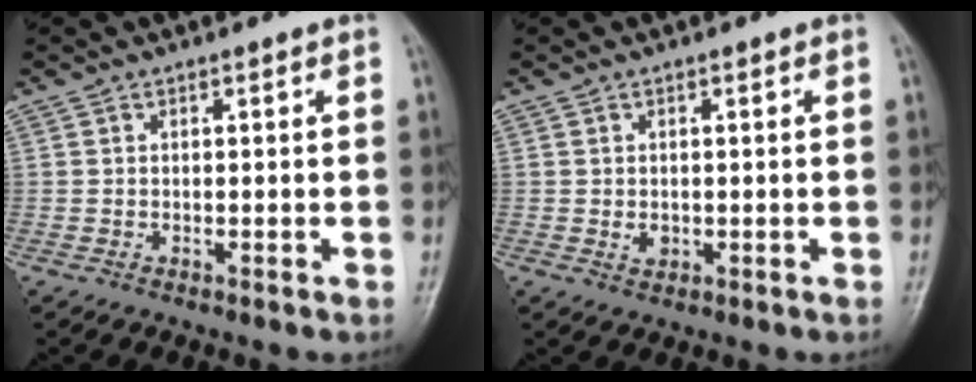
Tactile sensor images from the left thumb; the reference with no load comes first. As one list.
[{"total": 1.7, "force": [-0.1, 1.5, 0.8], "torque": [-0.002, 0.001, 0.001]}]